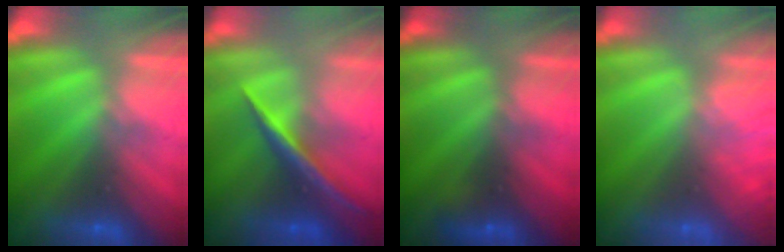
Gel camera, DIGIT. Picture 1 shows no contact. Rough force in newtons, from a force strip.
{"total": 1.8}
{"total": 1.5}
{"total": 8.4}